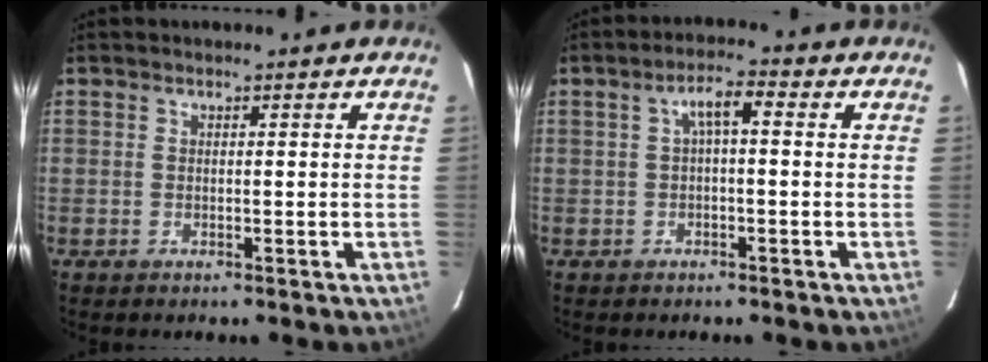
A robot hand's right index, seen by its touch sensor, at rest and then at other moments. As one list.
[{"total": 3.6, "force": [0.1, 1.0, 3.5], "torque": [-0.066, 0.014, 0.005]}]